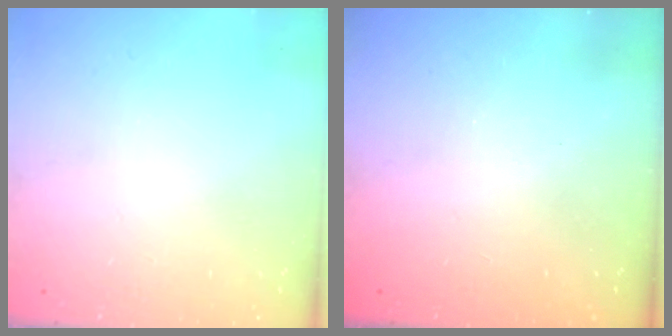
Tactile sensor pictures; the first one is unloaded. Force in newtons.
{"total": 2.1, "press": 2.0, "slide": 0.7}